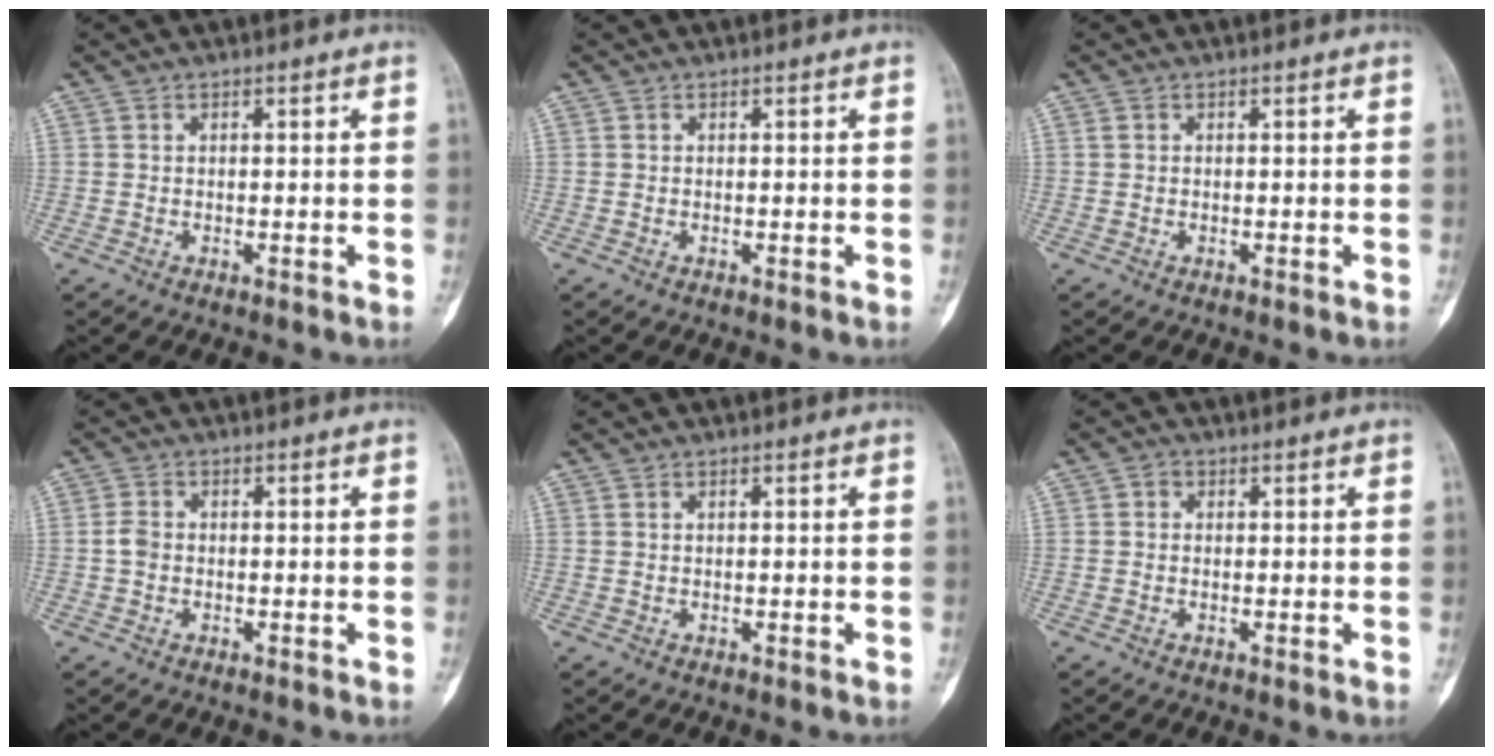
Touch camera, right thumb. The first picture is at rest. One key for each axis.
{"total": 0.0}
{"total": 0.5, "fx": 0.2, "fy": 0.4, "fz": 0.3, "tx": -0.002, "ty": 0.004, "tz": 0.005}
{"total": 2.1, "fx": -0.3, "fy": 1.6, "fz": 1.3, "tx": -0.025, "ty": 0.004, "tz": -0.011}
{"total": 0.0}
{"total": 1.2, "fx": 0.3, "fy": 1.1, "fz": 0.5, "tx": -0.002, "ty": 0.002, "tz": 0.000}